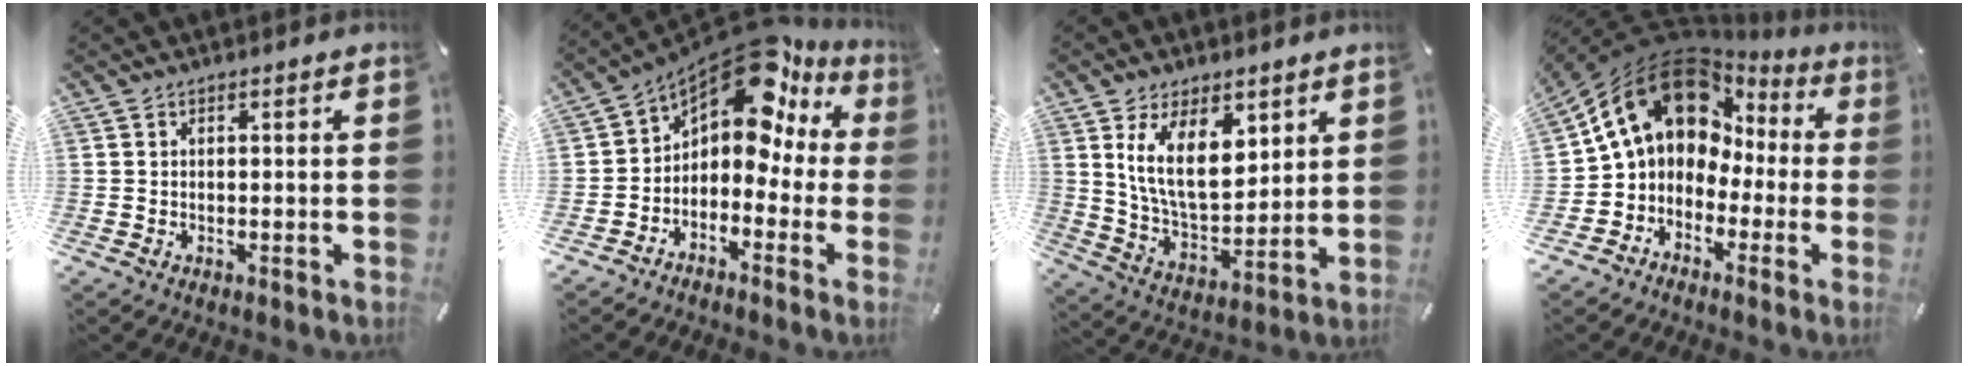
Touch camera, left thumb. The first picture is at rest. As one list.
[{"total": 12.8, "force": [8.7, 5.4, 7.7], "torque": [-0.146, -0.079, 0.146]}, {"total": 14.3, "force": [6.4, 8.0, 10.0], "torque": [-0.195, -0.025, 0.115]}, {"total": 14.3, "force": [5.5, 11.3, 6.7], "torque": [-0.133, -0.022, 0.104]}]